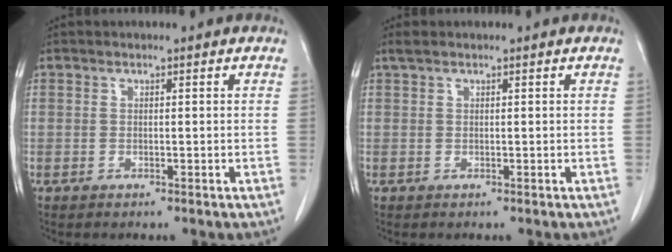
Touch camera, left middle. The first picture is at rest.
{"total": 1.1, "force": [0.8, 0.3, 0.7], "torque": [-0.018, 0.014, 0.016]}